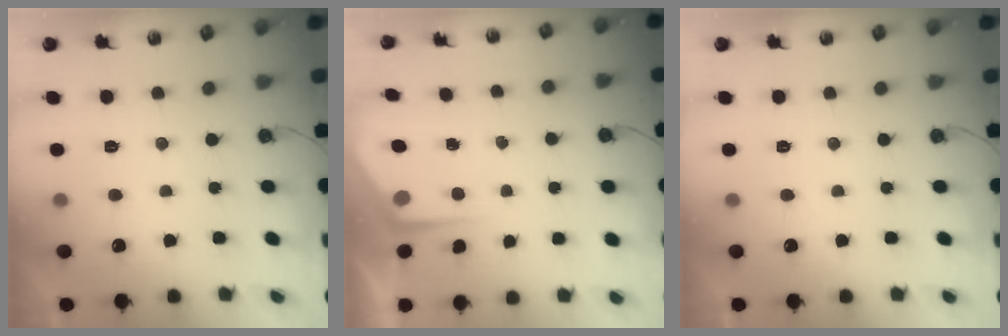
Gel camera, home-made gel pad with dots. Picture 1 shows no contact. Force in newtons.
{"total": 4.6, "press": 4.6, "slide": 0.2}
{"total": 0.0}